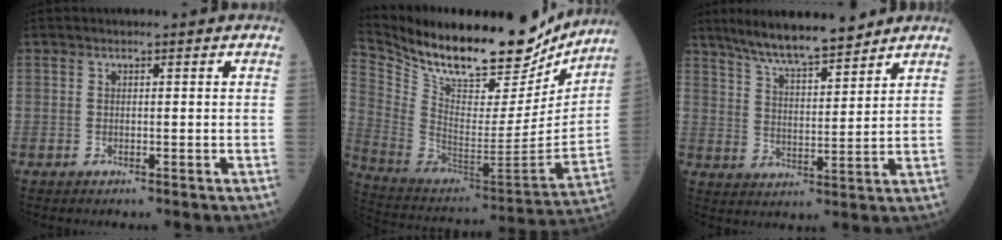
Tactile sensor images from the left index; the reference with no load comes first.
{"total": 25.9, "force": [21.8, 7.5, 11.9], "torque": [-0.228, -0.020, 0.346]}
{"total": 10.8, "force": [9.2, 1.4, 5.3], "torque": [-0.092, 0.011, 0.162]}